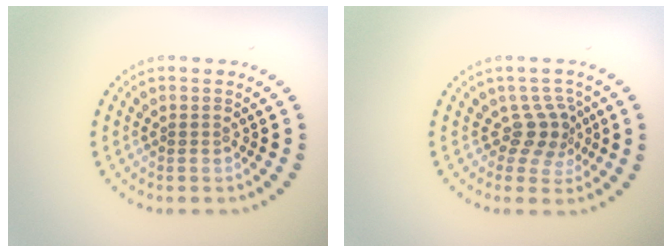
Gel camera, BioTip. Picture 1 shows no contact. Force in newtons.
{"total": 2.5, "press": 1.8, "slide": 1.7}